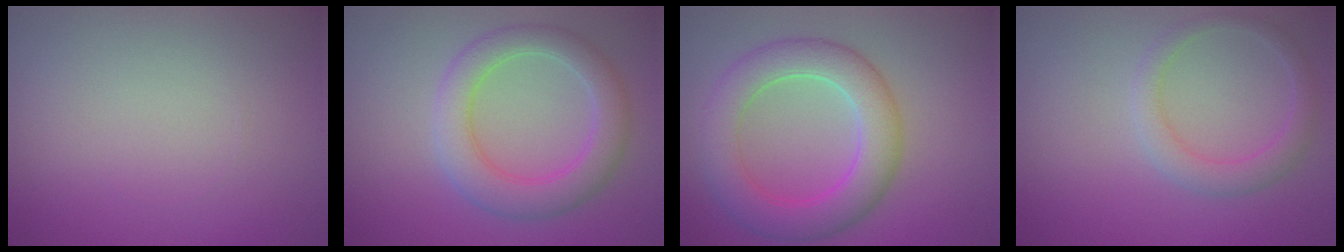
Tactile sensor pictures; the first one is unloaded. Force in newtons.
{"total": 4.9, "press": 4.9, "slide": 0.3}
{"total": 6.1, "press": 6.1, "slide": 0.2}
{"total": 2.5, "press": 2.5, "slide": 0.0}